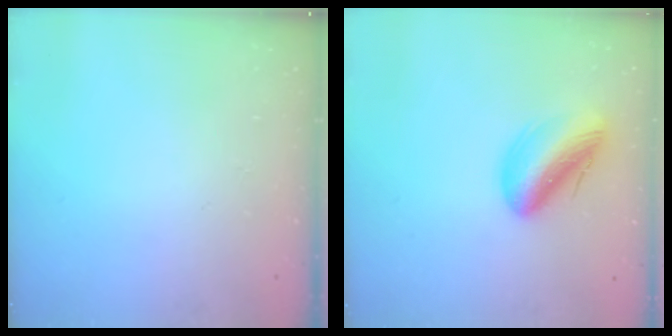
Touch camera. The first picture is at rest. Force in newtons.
{"total": 14.4, "press": 14.0, "slide": 3.3}